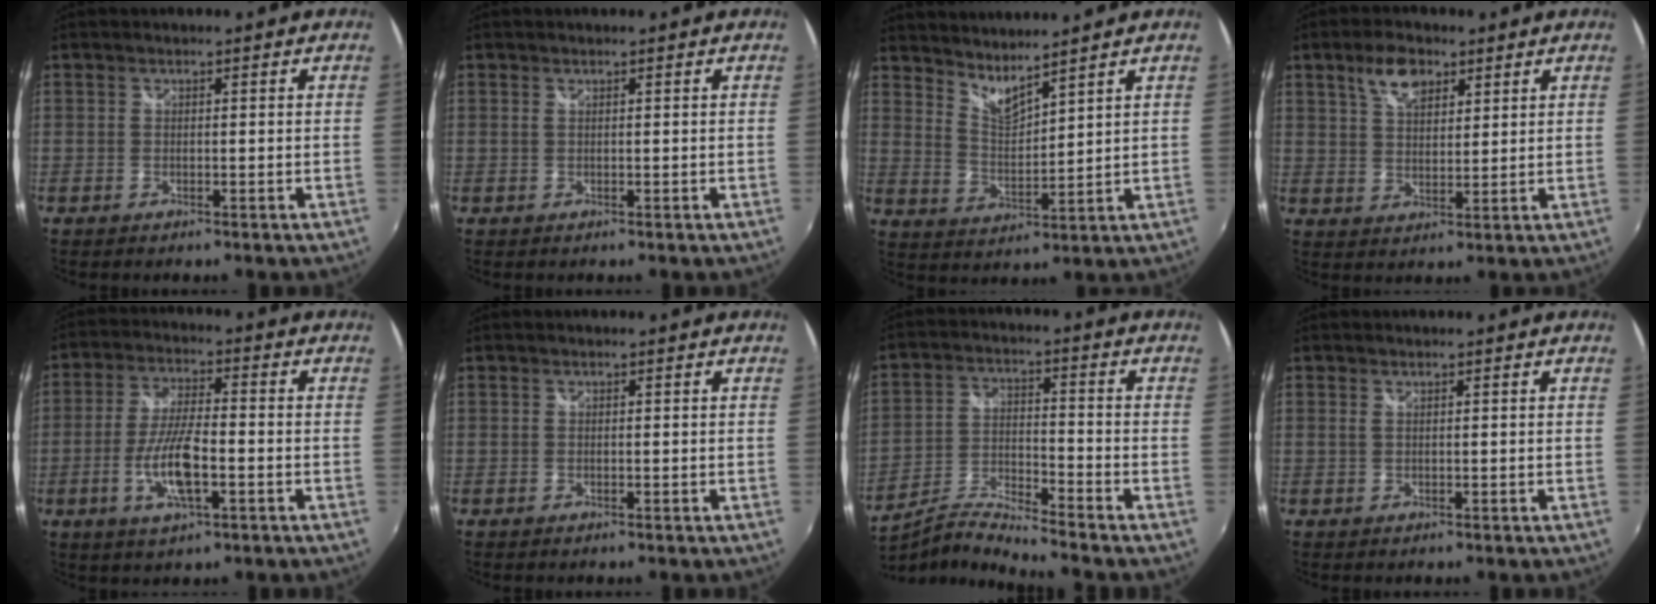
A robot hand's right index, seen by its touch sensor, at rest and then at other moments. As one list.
[{"total": 0.0}, {"total": 6.1, "force": [5.6, 0.3, 2.5], "torque": [-0.042, -0.013, 0.102]}, {"total": 6.8, "force": [4.0, 3.5, 4.2], "torque": [-0.073, 0.012, 0.071]}, {"total": 12.4, "force": [-3.4, 3.3, 11.4], "torque": [-0.234, -0.009, -0.068]}, {"total": 0.0}, {"total": 8.0, "force": [-7.6, -1.4, 2.1], "torque": [-0.048, 0.004, -0.152]}, {"total": 0.0}]